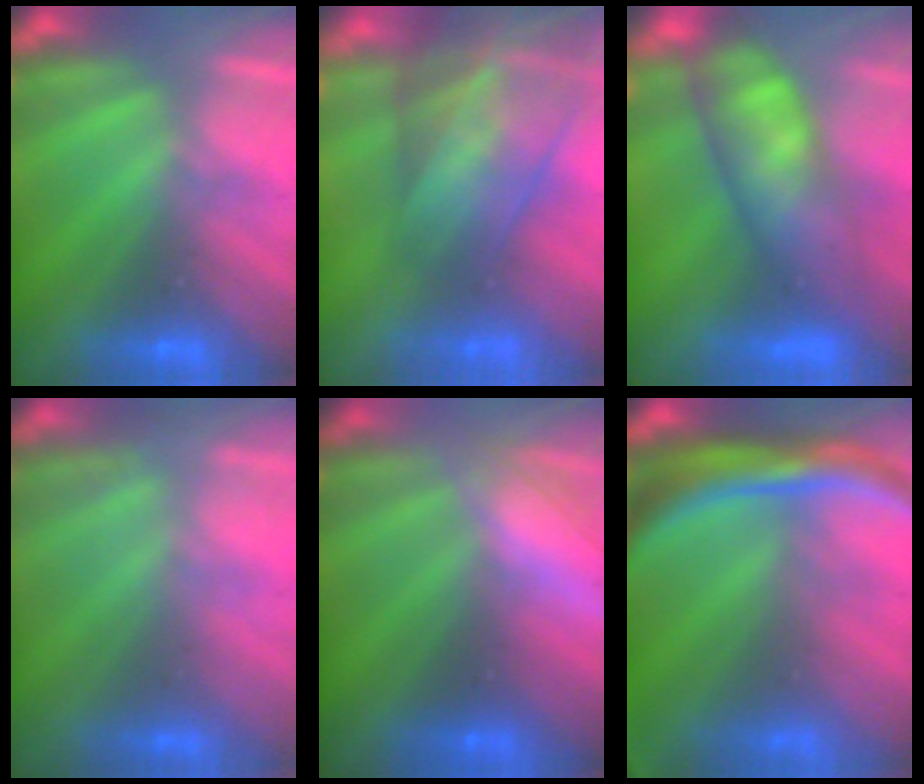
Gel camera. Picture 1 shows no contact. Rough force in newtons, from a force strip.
{"total": 7.7}
{"total": 7.4}
{"total": 2.7}
{"total": 2.9}
{"total": 7.6}